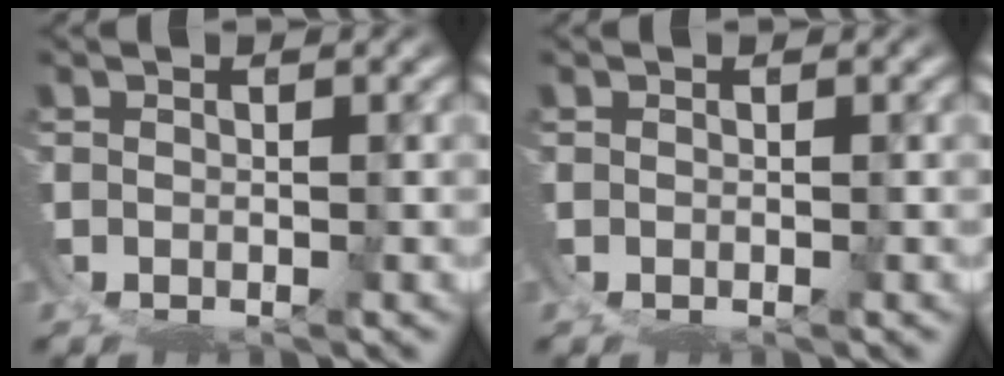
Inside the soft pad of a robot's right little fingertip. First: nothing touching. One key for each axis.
{"total": 0.0}